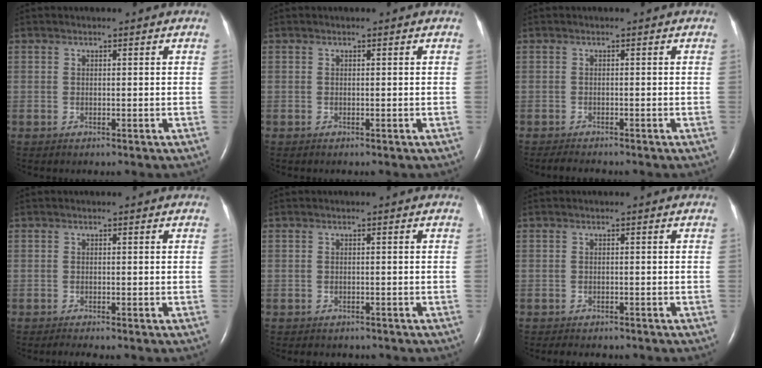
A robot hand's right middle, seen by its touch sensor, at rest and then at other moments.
{"total": 0.0}
{"total": 2.0, "force": [-1.9, 0.1, 0.7], "torque": [-0.020, -0.010, -0.030]}
{"total": 0.9, "force": [-0.7, -0.4, 0.3], "torque": [-0.012, -0.004, -0.015]}
{"total": 2.9, "force": [-2.5, 1.2, 0.9], "torque": [-0.015, -0.005, -0.026]}
{"total": 2.8, "force": [-2.4, 0.8, 1.1], "torque": [-0.022, -0.008, -0.029]}